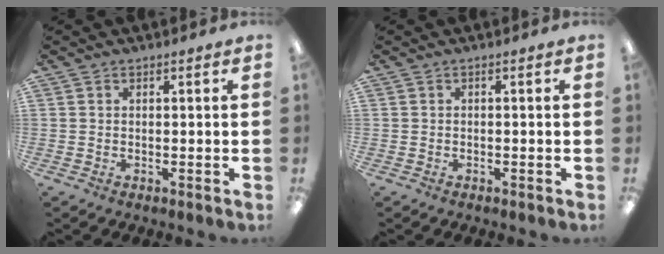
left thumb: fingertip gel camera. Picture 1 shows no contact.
{"total": 0.0}